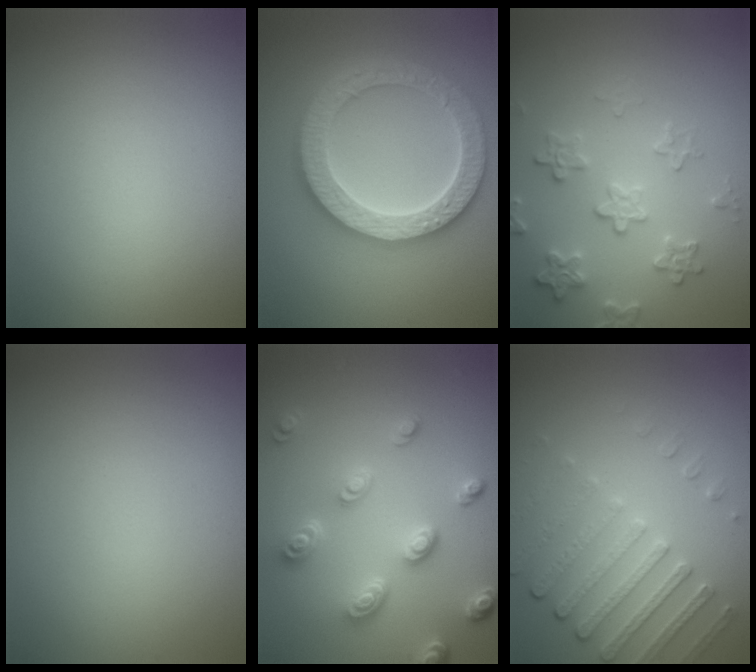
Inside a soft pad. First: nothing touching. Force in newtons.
{"total": 6.4, "press": 6.3, "slide": 1.4}
{"total": 3.1, "press": 3.1, "slide": 0.4}
{"total": 0.0}
{"total": 4.7, "press": 3.6, "slide": 3.0}
{"total": 4.6, "press": 3.3, "slide": 3.2}